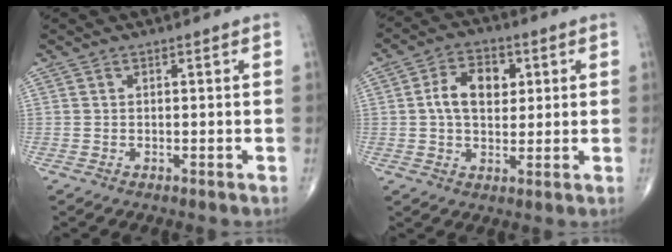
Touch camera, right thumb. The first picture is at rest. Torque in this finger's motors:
{"motor_torque": [0.35, 0.32, 0.71, 0.14, 0.07]}